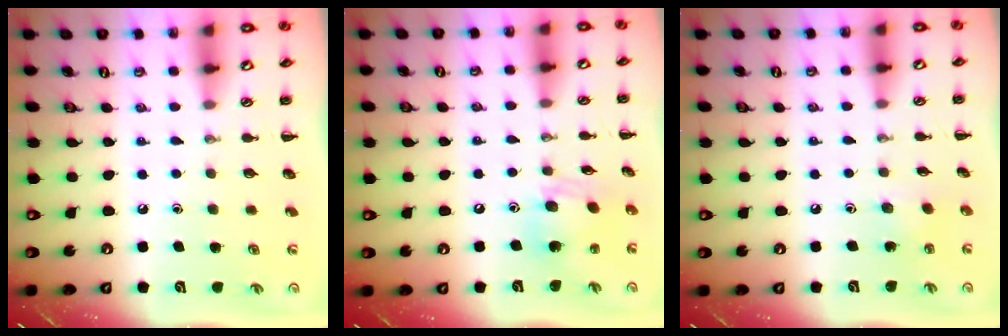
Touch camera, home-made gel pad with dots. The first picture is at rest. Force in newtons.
{"total": 10.7, "press": 10.6, "slide": 1.3}
{"total": 3.9, "press": 3.7, "slide": 1.2}